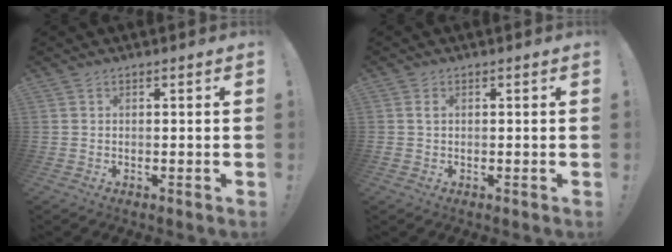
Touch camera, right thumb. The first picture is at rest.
{"total": 0.9, "force": [0.3, 0.5, 0.7], "torque": [-0.008, 0.000, 0.003]}